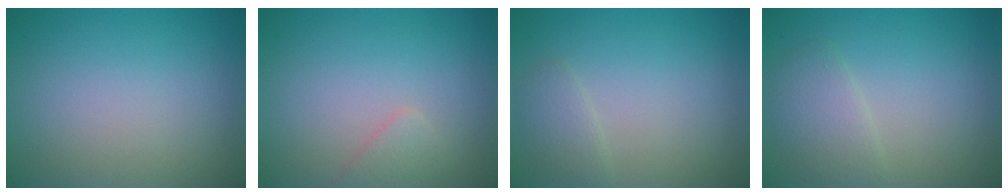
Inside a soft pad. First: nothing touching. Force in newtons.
{"total": 1.2, "press": 1.2, "slide": 0.1}
{"total": 1.6, "press": 1.6, "slide": 0.1}
{"total": 2.4, "press": 2.4, "slide": 0.1}